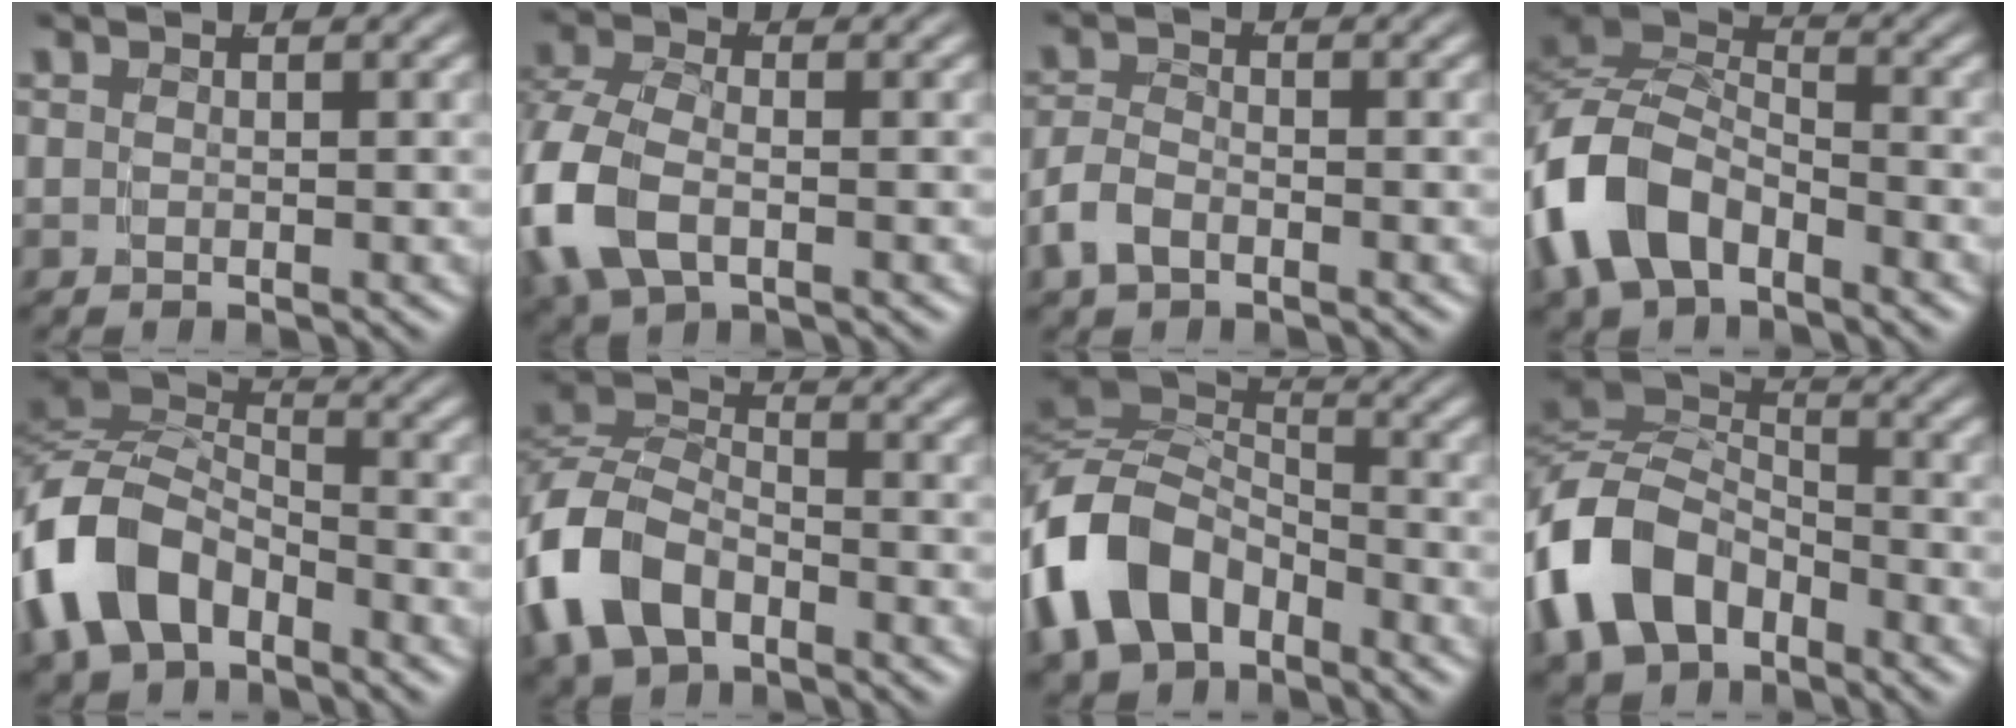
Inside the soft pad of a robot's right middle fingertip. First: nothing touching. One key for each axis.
{"total": 6.9, "fx": -1.2, "fy": 5.3, "fz": 4.3, "tx": -0.136, "ty": -0.028, "tz": -0.009}
{"total": 3.0, "fx": -1.5, "fy": 2.1, "fz": 1.5, "tx": -0.036, "ty": -0.005, "tz": -0.027}
{"total": 8.2, "fx": -1.7, "fy": 6.3, "fz": 5.0, "tx": -0.124, "ty": -0.014, "tz": -0.031}
{"total": 9.2, "fx": -1.7, "fy": 7.1, "fz": 5.5, "tx": -0.140, "ty": -0.022, "tz": -0.028}
{"total": 7.6, "fx": -2.4, "fy": 5.9, "fz": 4.2, "tx": -0.105, "ty": -0.008, "tz": -0.042}
{"total": 10.5, "fx": -1.9, "fy": 8.3, "fz": 6.2, "tx": -0.152, "ty": -0.032, "tz": -0.027}
{"total": 9.5, "fx": -1.9, "fy": 7.5, "fz": 5.5, "tx": -0.135, "ty": -0.026, "tz": -0.028}